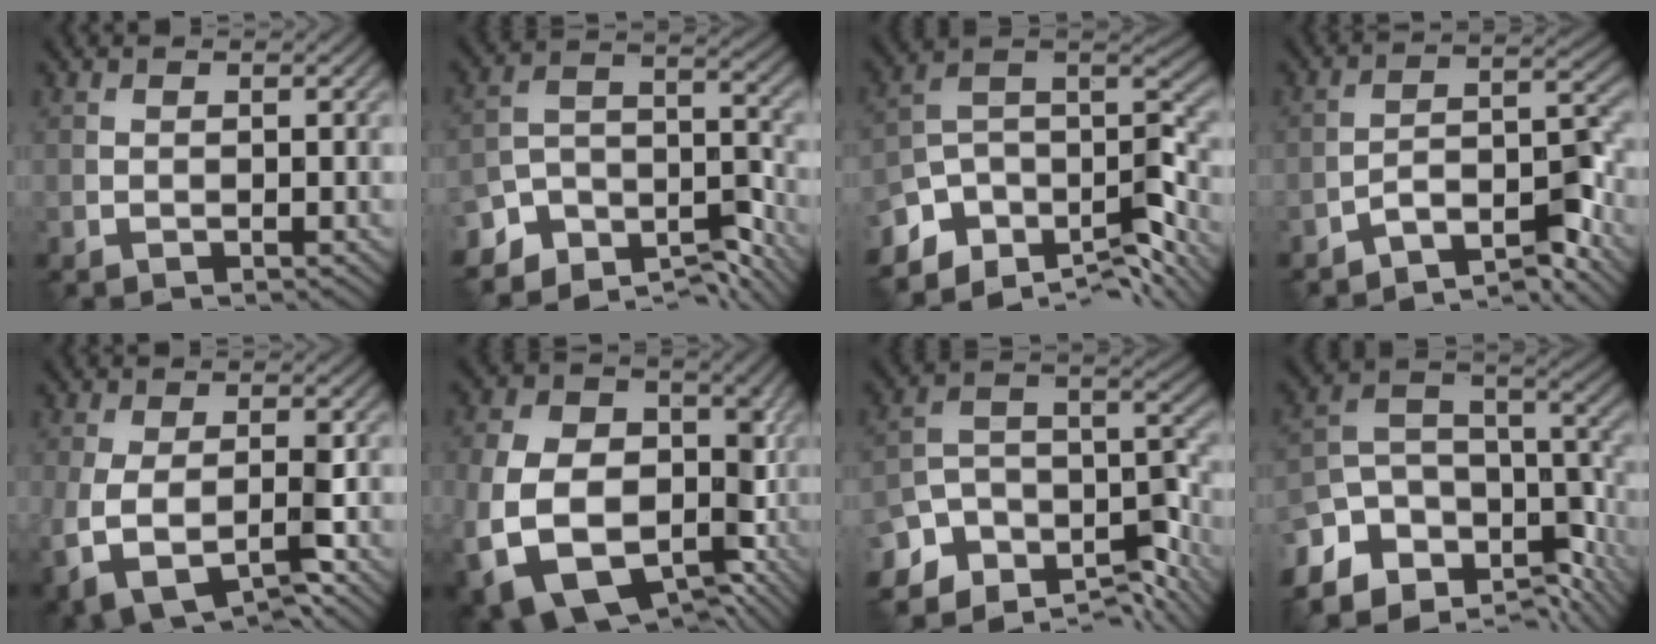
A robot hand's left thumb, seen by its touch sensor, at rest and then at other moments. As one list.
[{"total": 10.1, "force": [-8.4, 4.1, 3.7], "torque": [-0.077, -0.005, -0.152]}, {"total": 10.6, "force": [-6.4, 5.6, 6.3], "torque": [-0.135, 0.001, -0.108]}, {"total": 7.0, "force": [-5.7, 1.5, 3.9], "torque": [-0.055, 0.010, -0.106]}, {"total": 7.8, "force": [-2.8, 3.9, 6.1], "torque": [-0.138, -0.031, -0.043]}, {"total": 16.1, "force": [-4.6, 12.4, 9.1], "torque": [-0.212, -0.042, -0.067]}, {"total": 11.4, "force": [-8.2, 5.2, 6.0], "torque": [-0.137, -0.016, -0.130]}, {"total": 13.8, "force": [-7.8, 7.9, 8.2], "torque": [-0.204, -0.035, -0.106]}]